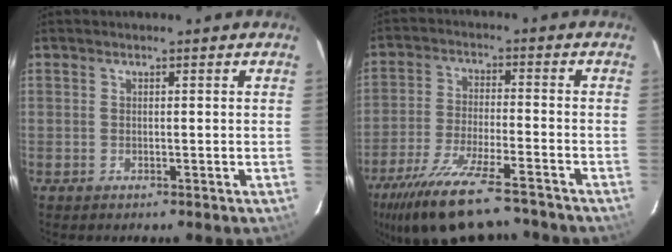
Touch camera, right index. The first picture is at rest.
{"total": 17.9, "force": [-14.4, 4.0, 9.9], "torque": [-0.206, -0.039, -0.238]}